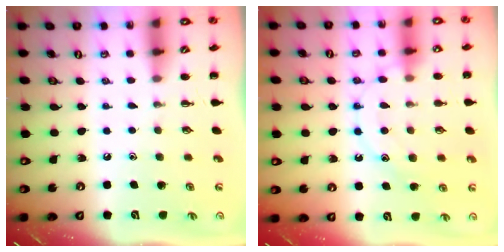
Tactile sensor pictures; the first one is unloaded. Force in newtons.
{"total": 13.5, "press": 13.5, "slide": 0.6}